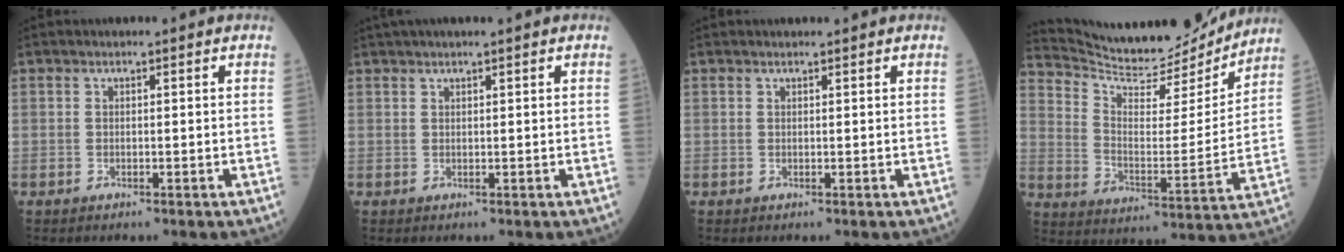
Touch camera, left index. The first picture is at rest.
{"total": 3.5, "force": [2.8, -0.3, 2.0], "torque": [-0.022, 0.026, 0.047]}
{"total": 0.9, "force": [0.8, 0.0, 0.2], "torque": [-0.003, 0.005, 0.014]}
{"total": 16.7, "force": [16.2, 2.3, 2.9], "torque": [-0.065, -0.035, 0.246]}